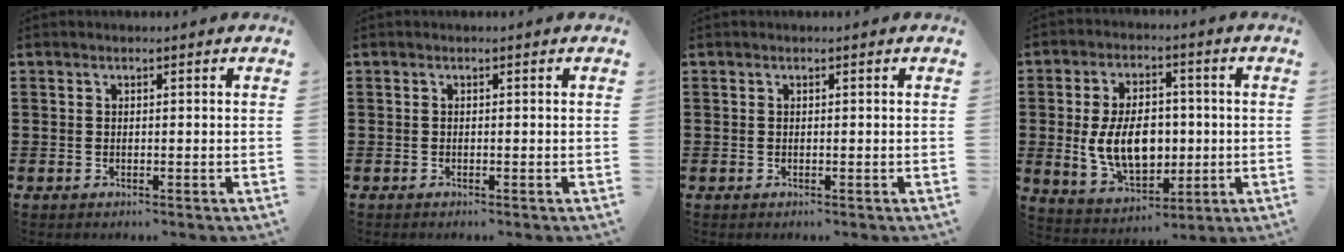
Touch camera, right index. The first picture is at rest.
{"total": 0.0}
{"total": 0.0}
{"total": 10.1, "force": [-0.5, 6.4, 7.8], "torque": [-0.145, 0.000, -0.014]}